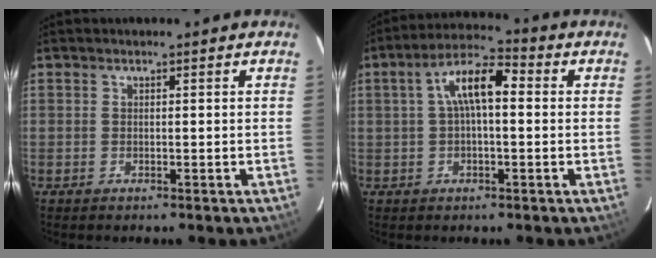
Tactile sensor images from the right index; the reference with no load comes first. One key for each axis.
{"total": 8.5, "fx": 1.0, "fy": 3.2, "fz": 7.8, "tx": -0.146, "ty": 0.028, "tz": 0.013}